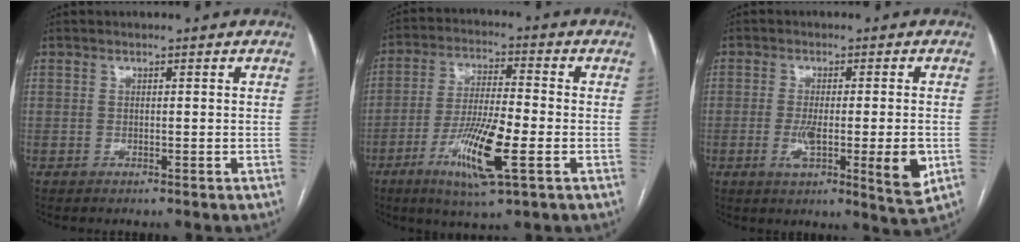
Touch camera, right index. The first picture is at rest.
{"total": 11.9, "force": [-4.5, 1.2, 10.9], "torque": [-0.211, -0.016, -0.080]}
{"total": 9.9, "force": [-2.4, 1.4, 9.5], "torque": [-0.140, -0.017, -0.035]}